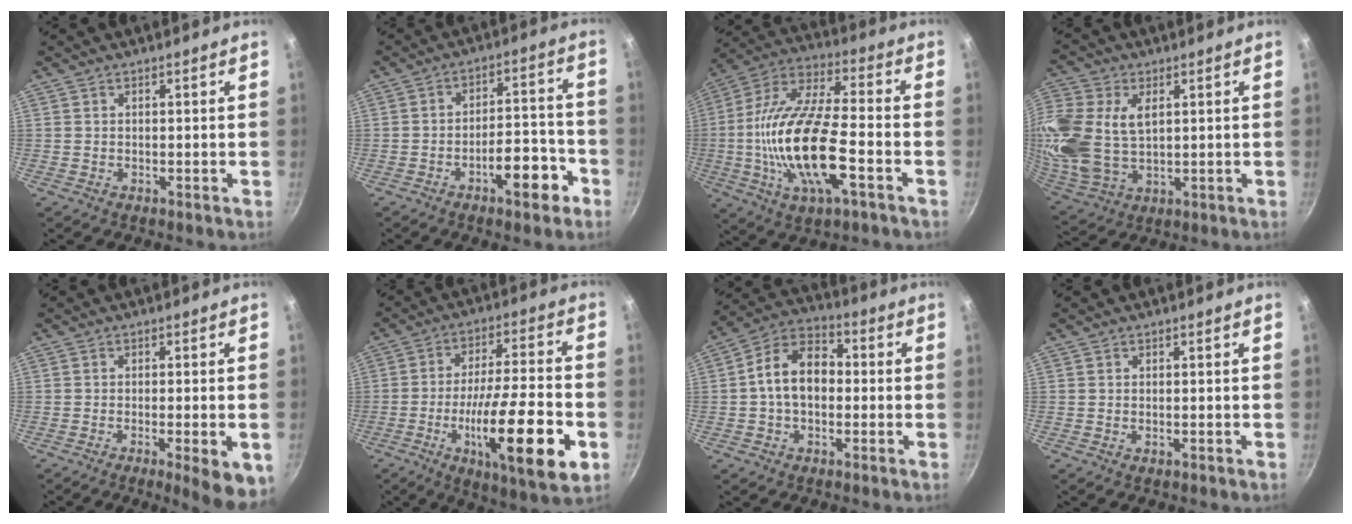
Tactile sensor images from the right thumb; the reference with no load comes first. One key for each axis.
{"total": 9.9, "fx": -5.1, "fy": 3.9, "fz": 7.5, "tx": -0.079, "ty": 0.052, "tz": -0.068}
{"total": 21.3, "fx": -5.2, "fy": 7.8, "fz": 19.1, "tx": -0.370, "ty": 0.025, "tz": -0.108}
{"total": 17.8, "fx": 3.7, "fy": 11.7, "fz": 12.8, "tx": -0.294, "ty": -0.010, "tz": 0.079}
{"total": 8.2, "fx": -3.1, "fy": 1.7, "fz": 7.4, "tx": -0.089, "ty": 0.003, "tz": -0.040}
{"total": 21.7, "fx": -7.1, "fy": 5.2, "fz": 19.9, "tx": -0.307, "ty": 0.018, "tz": -0.112}
{"total": 11.3, "fx": -0.3, "fy": 7.8, "fz": 8.1, "tx": -0.108, "ty": 0.037, "tz": -0.025}
{"total": 0.6, "fx": -0.2, "fy": 0.2, "fz": 0.5, "tx": -0.008, "ty": 0.000, "tz": -0.003}